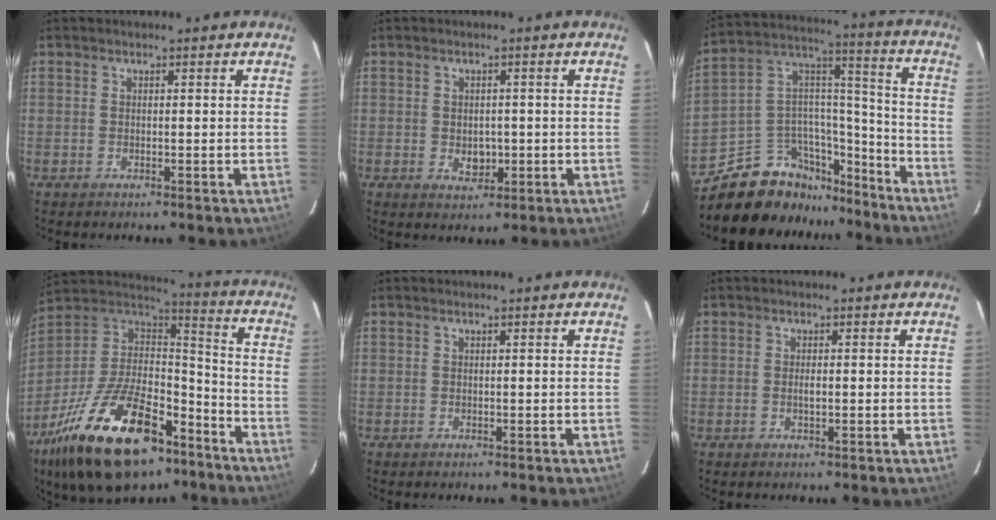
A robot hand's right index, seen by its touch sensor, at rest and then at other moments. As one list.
[{"total": 3.8, "force": [-0.6, 3.0, 2.3], "torque": [-0.036, -0.002, -0.005]}, {"total": 18.1, "force": [-14.6, 9.4, 5.1], "torque": [-0.109, 0.082, -0.227]}, {"total": 31.0, "force": [-18.9, 14.1, 20.1], "torque": [-0.385, -0.008, -0.297]}, {"total": 0.0}, {"total": 1.3, "force": [-0.2, 0.6, 1.1], "torque": [-0.020, 0.001, -0.004]}]